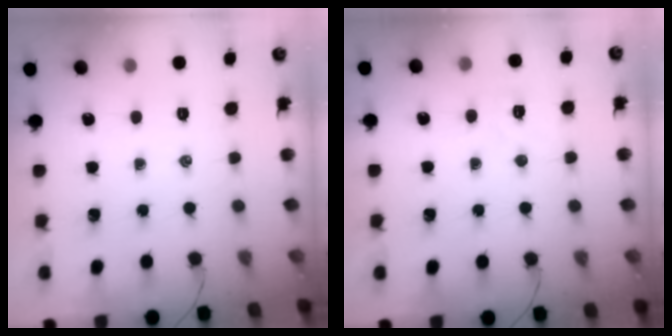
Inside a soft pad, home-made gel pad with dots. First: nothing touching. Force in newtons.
{"total": 5.3, "press": 5.1, "slide": 1.2}